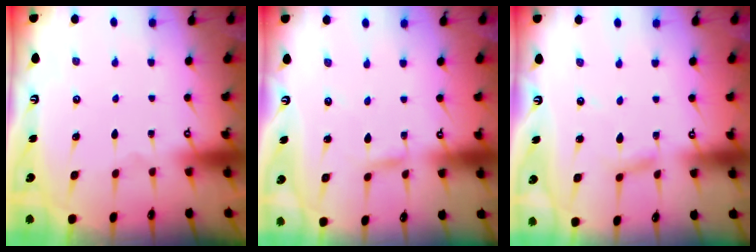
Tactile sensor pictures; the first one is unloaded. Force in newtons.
{"total": 2.5, "press": 2.5, "slide": 0.2}
{"total": 2.7, "press": 2.7, "slide": 0.2}